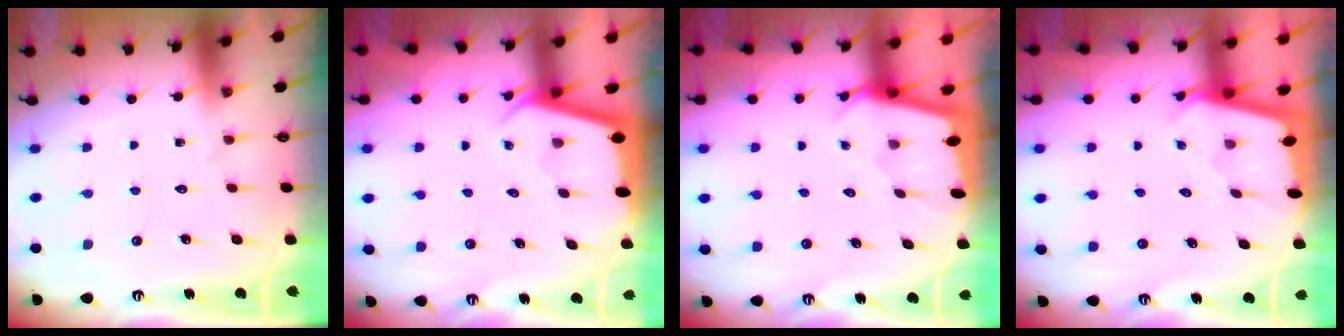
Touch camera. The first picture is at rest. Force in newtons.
{"total": 2.3, "press": 2.3, "slide": 0.4}
{"total": 1.6, "press": 1.6, "slide": 0.2}
{"total": 1.9, "press": 1.9, "slide": 0.2}